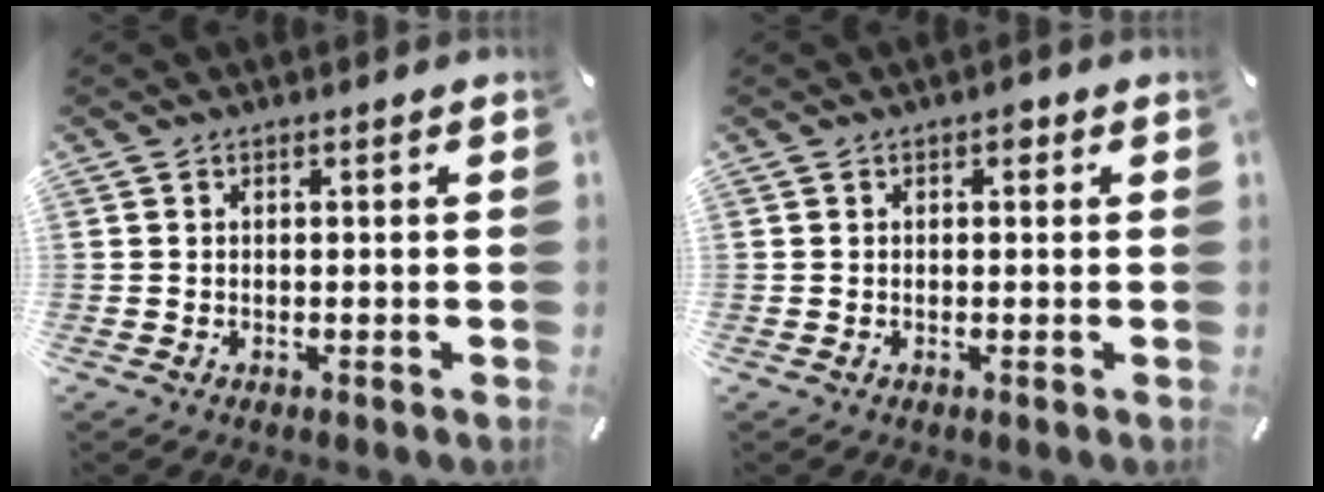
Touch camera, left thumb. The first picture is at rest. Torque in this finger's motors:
{"motor_torque": [0.15, 0.46, 0.00, -0.12, 0.08]}